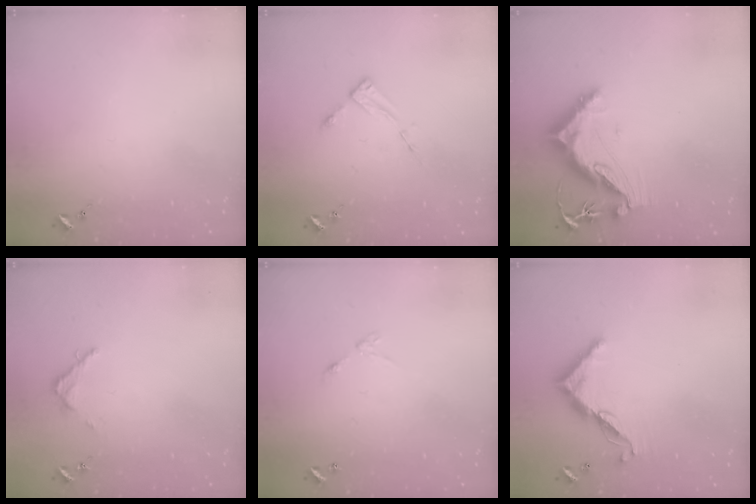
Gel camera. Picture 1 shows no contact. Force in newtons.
{"total": 3.6, "press": 3.5, "slide": 0.4}
{"total": 9.9, "press": 9.8, "slide": 1.1}
{"total": 3.1, "press": 3.1, "slide": 0.4}
{"total": 5.9, "press": 5.9, "slide": 0.4}
{"total": 11.0, "press": 11.0, "slide": 0.4}